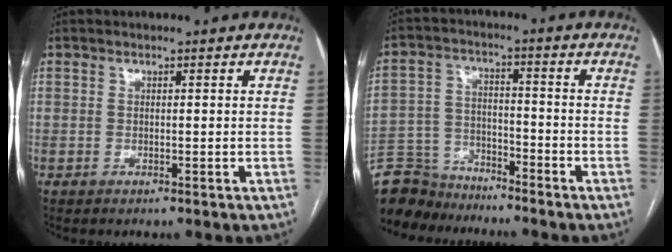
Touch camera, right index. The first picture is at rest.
{"total": 9.8, "force": [-9.2, 3.2, 0.0], "torque": [-0.006, 0.017, -0.173]}